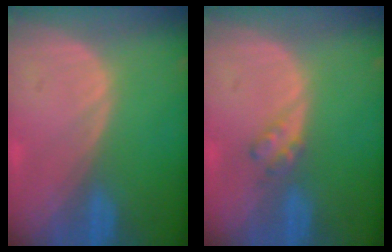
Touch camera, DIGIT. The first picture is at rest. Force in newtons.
{"total": 2.3, "press": 2.2, "slide": 0.3}